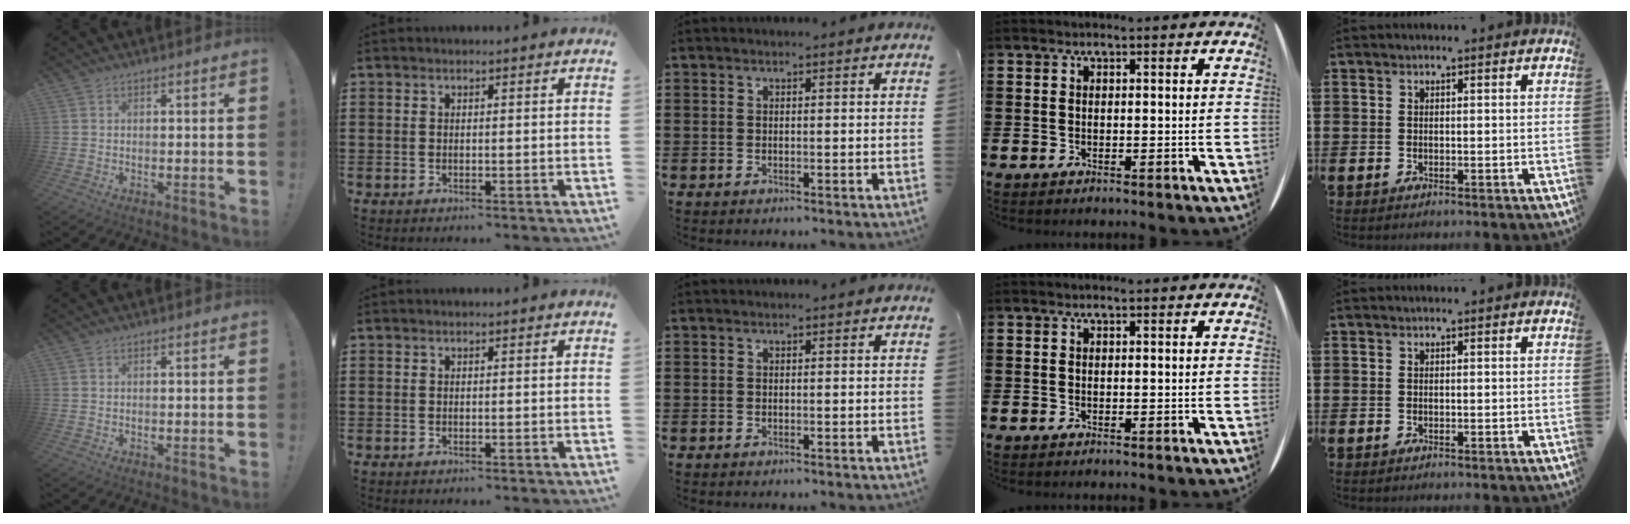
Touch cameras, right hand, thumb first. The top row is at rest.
{}